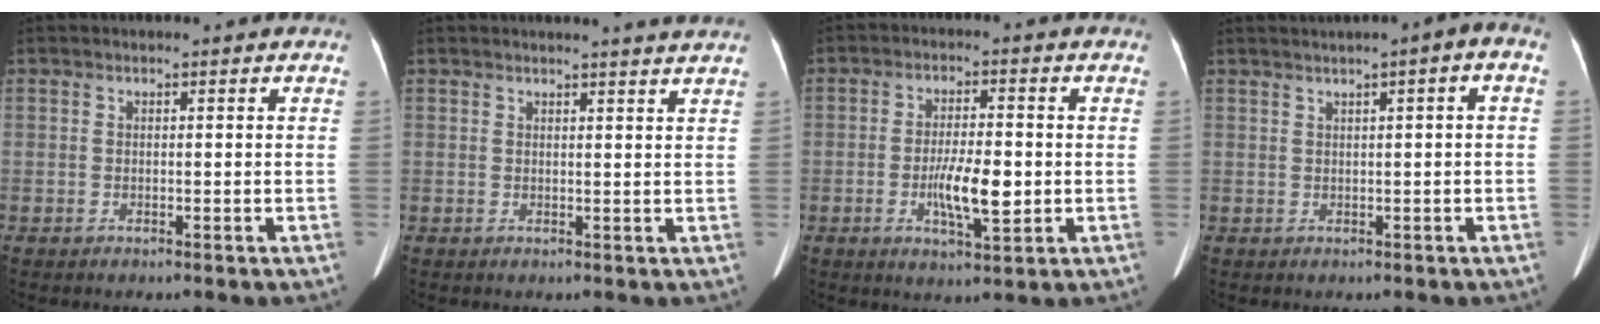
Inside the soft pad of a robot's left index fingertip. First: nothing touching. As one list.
[{"total": 4.7, "force": [4.4, -0.9, 1.5], "torque": [-0.017, -0.020, 0.029]}, {"total": 6.7, "force": [-1.8, 1.7, 6.2], "torque": [-0.113, -0.025, -0.032]}, {"total": 4.3, "force": [1.2, 0.0, 4.1], "torque": [-0.062, 0.000, 0.015]}]